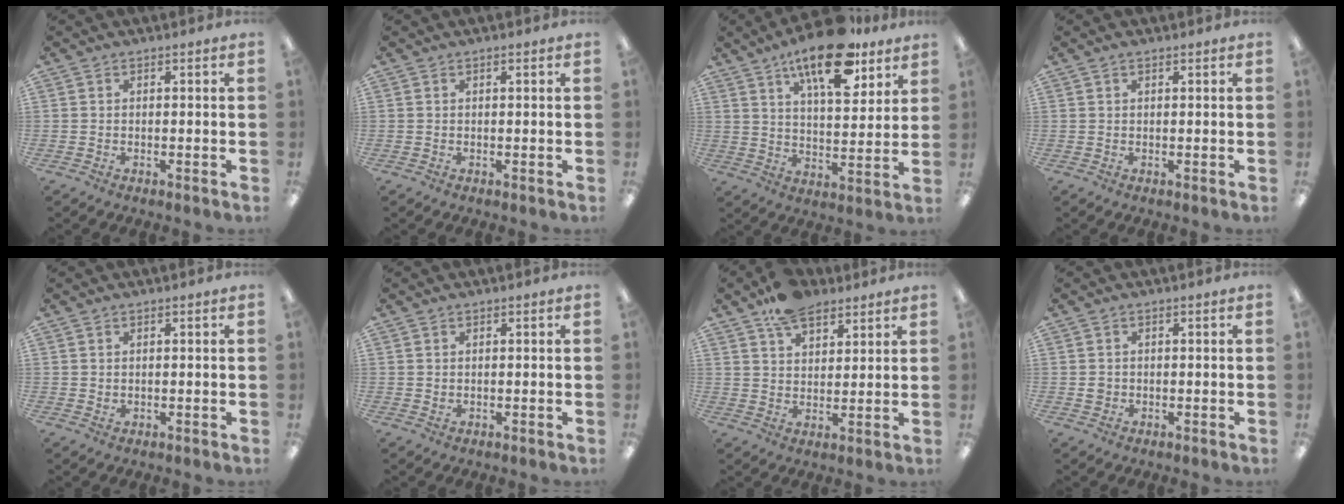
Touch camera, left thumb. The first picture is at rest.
{"total": 0.6, "force": [0.4, 0.1, 0.5], "torque": [-0.010, 0.000, 0.006]}
{"total": 17.2, "force": [11.4, 6.6, 11.0], "torque": [-0.167, -0.054, 0.187]}
{"total": 1.1, "force": [0.7, 0.4, 0.7], "torque": [-0.015, 0.000, 0.013]}
{"total": 0.9, "force": [0.7, 0.4, 0.4], "torque": [-0.010, 0.000, 0.013]}
{"total": 0.8, "force": [0.5, 0.3, 0.4], "torque": [-0.010, 0.002, 0.009]}
{"total": 9.2, "force": [6.9, 4.5, 4.1], "torque": [-0.066, -0.033, 0.126]}
{"total": 1.6, "force": [0.2, 1.4, 0.6], "torque": [-0.014, 0.004, 0.002]}